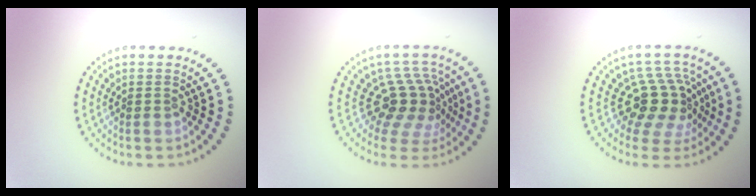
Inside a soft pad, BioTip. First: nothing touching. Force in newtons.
{"total": 4.4, "press": 3.1, "slide": 3.1}
{"total": 4.4, "press": 3.3, "slide": 2.9}